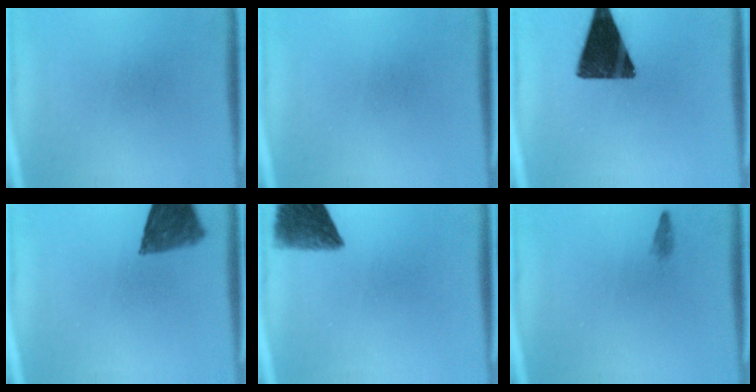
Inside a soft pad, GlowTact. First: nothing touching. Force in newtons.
{"total": 0.0}
{"total": 15.9}
{"total": 9.4}
{"total": 8.8}
{"total": 0.8}